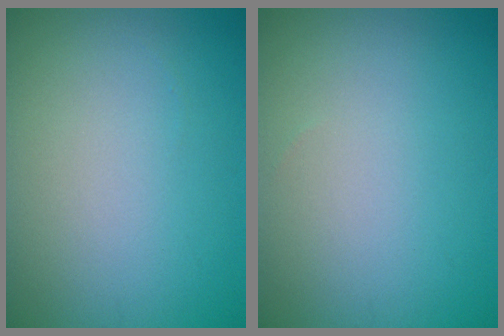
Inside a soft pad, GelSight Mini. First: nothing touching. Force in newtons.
{"total": 0.0}